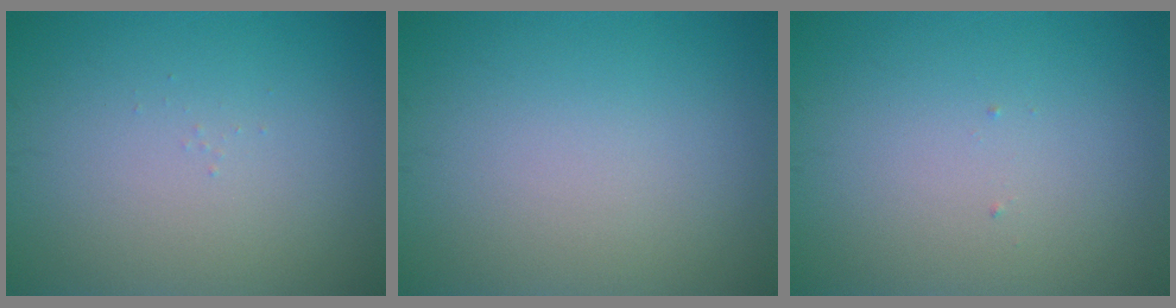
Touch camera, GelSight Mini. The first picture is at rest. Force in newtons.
{"total": 0.0}
{"total": 0.0}